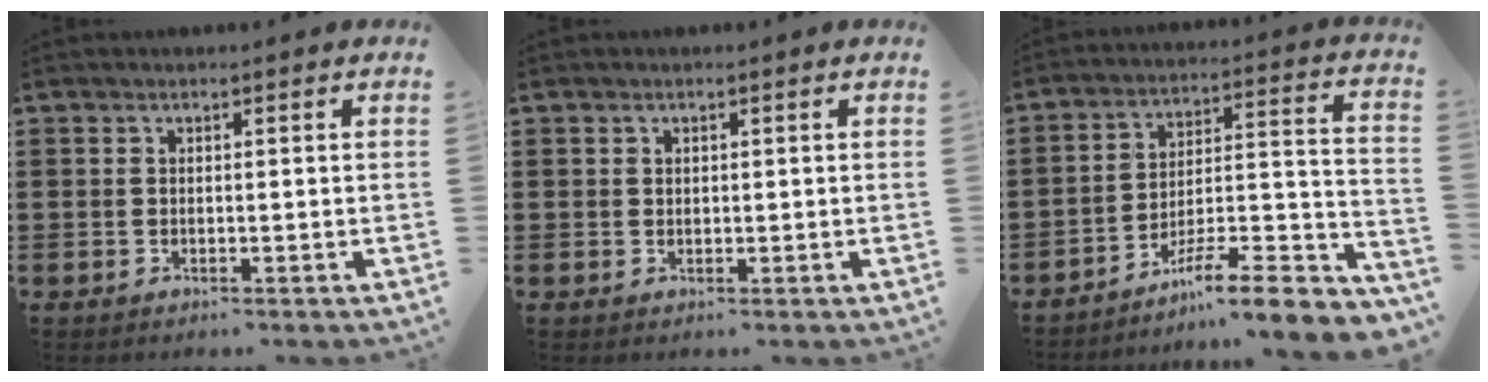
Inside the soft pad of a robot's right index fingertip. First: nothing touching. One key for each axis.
{"total": 0.5, "fx": 0.3, "fy": 0.4, "fz": 0.0, "tx": -0.002, "ty": 0.002, "tz": 0.007}
{"total": 9.1, "fx": -7.2, "fy": 1.0, "fz": 5.4, "tx": -0.075, "ty": 0.008, "tz": -0.141}